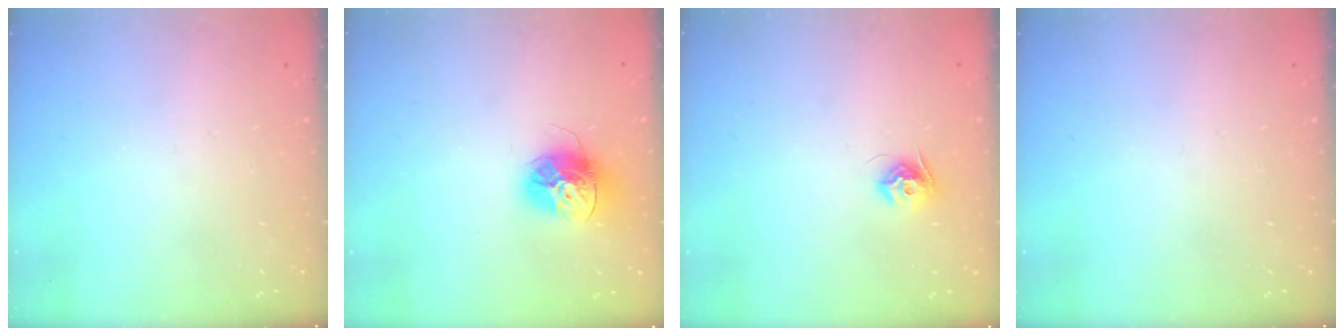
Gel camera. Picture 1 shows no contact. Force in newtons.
{"total": 15.0, "press": 14.9, "slide": 1.3}
{"total": 8.2, "press": 8.2, "slide": 0.1}
{"total": 0.0}